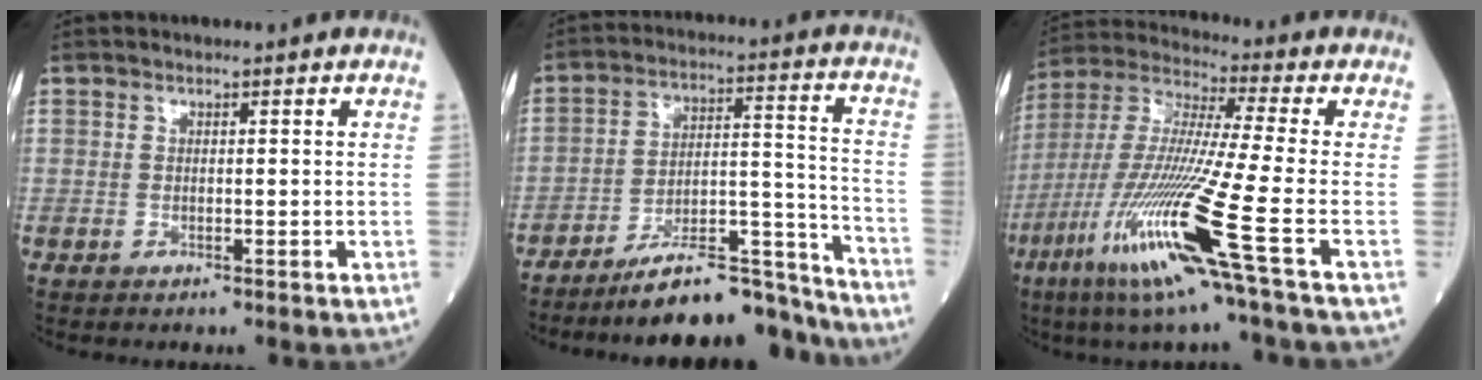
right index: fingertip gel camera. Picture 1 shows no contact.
{"total": 15.1, "force": [-14.4, 1.3, 4.4], "torque": [-0.053, 0.047, -0.234]}
{"total": 18.0, "force": [-7.9, -1.5, 16.1], "torque": [-0.351, -0.042, -0.159]}